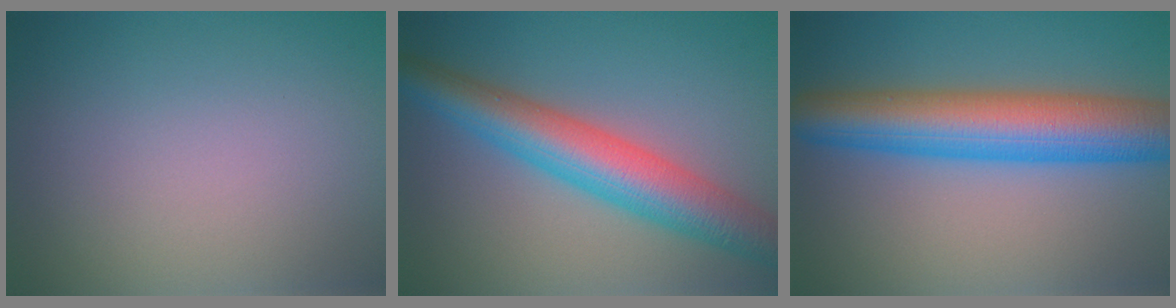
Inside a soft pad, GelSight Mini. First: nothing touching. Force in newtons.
{"total": 7.8, "press": 7.8, "slide": 0.1}
{"total": 9.4, "press": 9.4, "slide": 0.1}